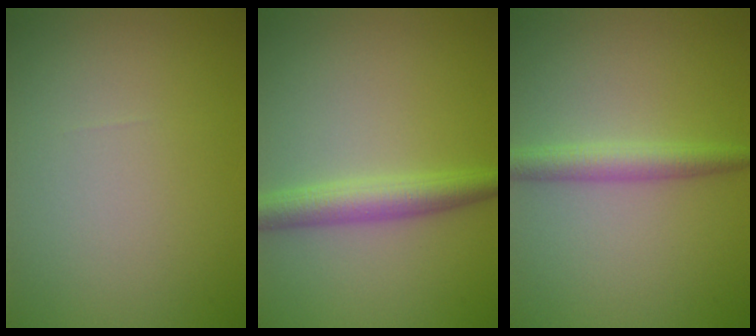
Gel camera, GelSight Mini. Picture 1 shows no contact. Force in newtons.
{"total": 3.5, "press": 3.5, "slide": 0.1}
{"total": 2.7, "press": 2.7, "slide": 0.1}